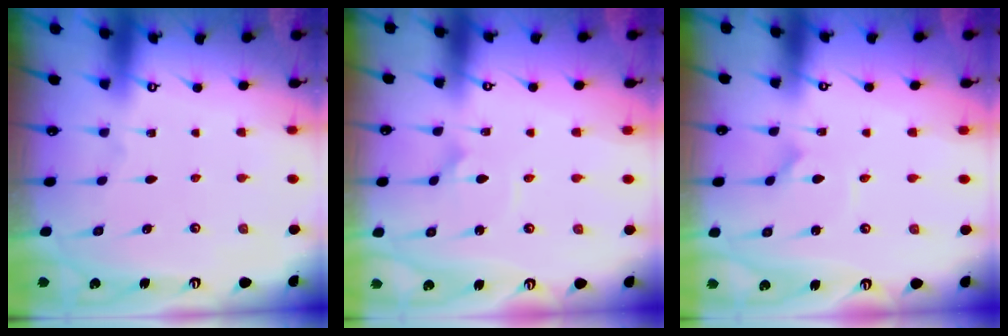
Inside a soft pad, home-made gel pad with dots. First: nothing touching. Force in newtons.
{"total": 1.7, "press": 1.7, "slide": 0.1}
{"total": 1.1, "press": 1.1, "slide": 0.1}